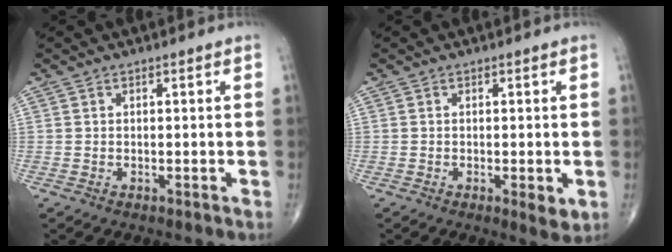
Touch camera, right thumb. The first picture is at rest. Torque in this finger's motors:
{"motor_torque": [0.36, 0.67, -0.02, 0.03, 0.10]}